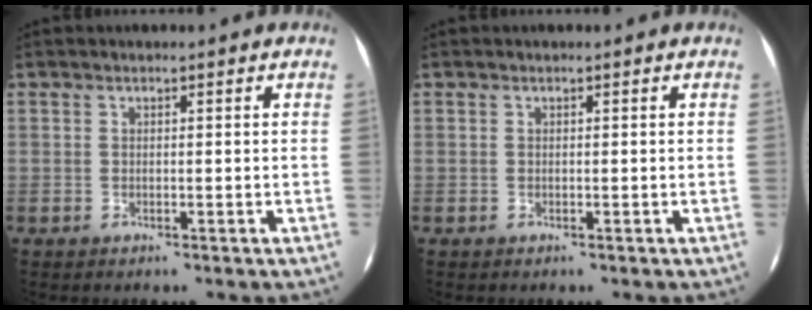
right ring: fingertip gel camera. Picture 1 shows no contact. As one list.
[{"total": 0.0}]